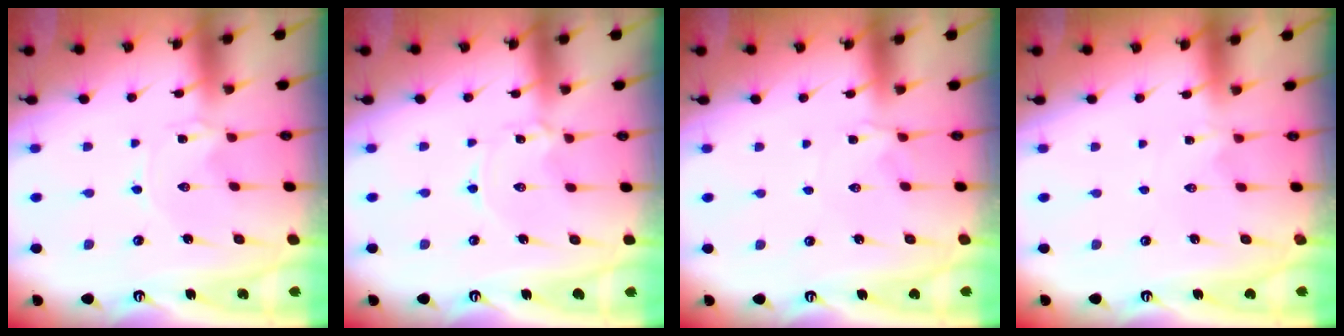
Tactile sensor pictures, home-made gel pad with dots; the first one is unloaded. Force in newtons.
{"total": 0.9, "press": 0.9, "slide": 0.1}
{"total": 1.9, "press": 1.9, "slide": 0.4}
{"total": 0.7, "press": 0.6, "slide": 0.3}